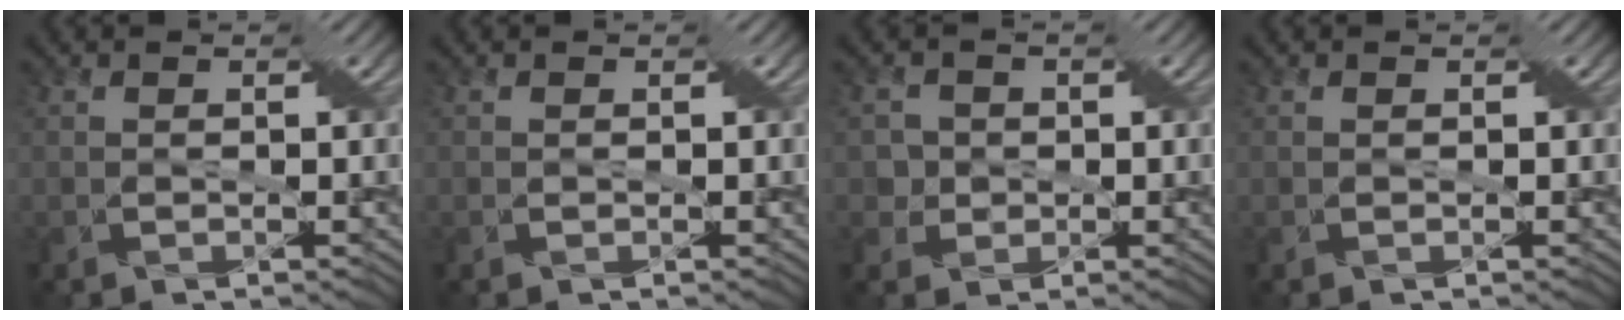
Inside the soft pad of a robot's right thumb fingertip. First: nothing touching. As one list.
[{"total": 0.0}, {"total": 3.6, "force": [0.3, 3.5, 0.8], "torque": [-0.027, 0.013, -0.002]}, {"total": 0.0}]